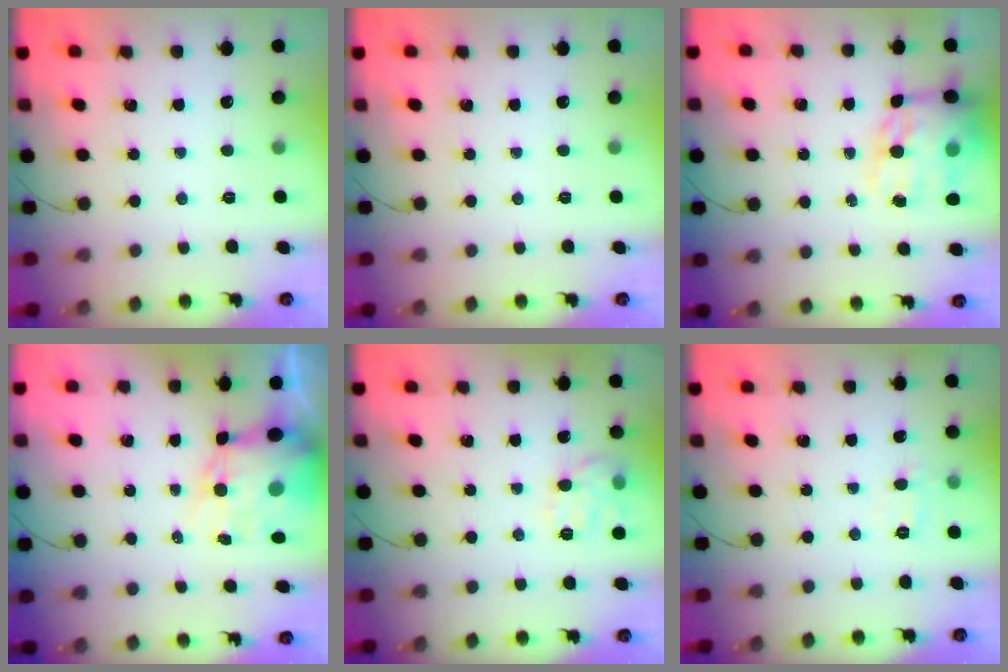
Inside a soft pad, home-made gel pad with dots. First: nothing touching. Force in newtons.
{"total": 0.0}
{"total": 18.1, "press": 17.6, "slide": 4.4}
{"total": 12.4, "press": 12.0, "slide": 3.0}
{"total": 7.9, "press": 7.9, "slide": 0.5}
{"total": 5.3, "press": 5.2, "slide": 1.1}